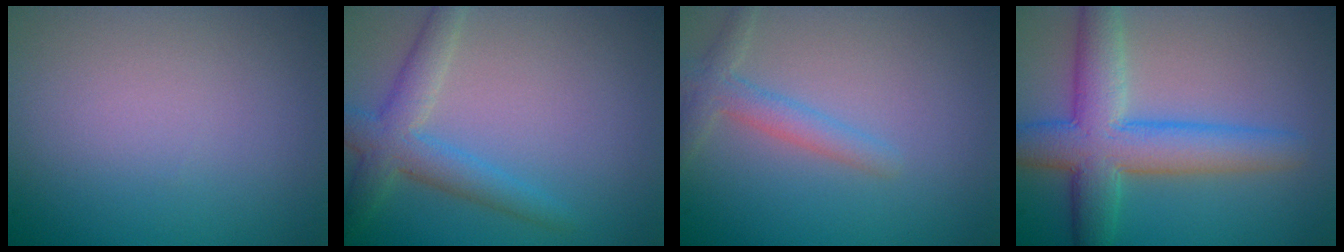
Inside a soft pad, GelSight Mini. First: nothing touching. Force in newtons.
{"total": 3.6, "press": 3.6, "slide": 0.2}
{"total": 2.2, "press": 2.2, "slide": 0.2}
{"total": 7.1, "press": 7.1, "slide": 0.3}